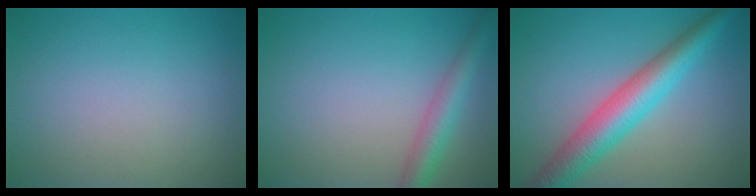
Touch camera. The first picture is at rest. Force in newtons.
{"total": 3.4, "press": 3.4, "slide": 0.2}
{"total": 6.4, "press": 6.4, "slide": 0.1}